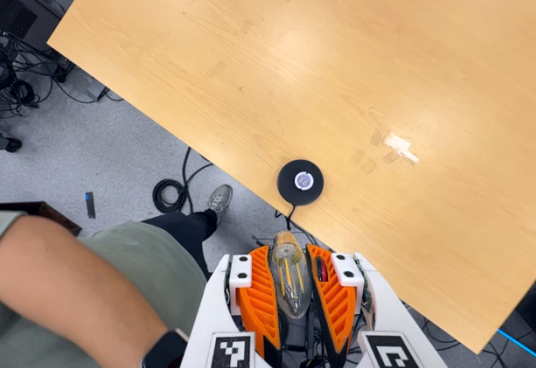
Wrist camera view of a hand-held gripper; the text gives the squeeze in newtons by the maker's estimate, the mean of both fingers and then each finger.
{"total": 20.7, "left": 22.3, "right": 19.0}